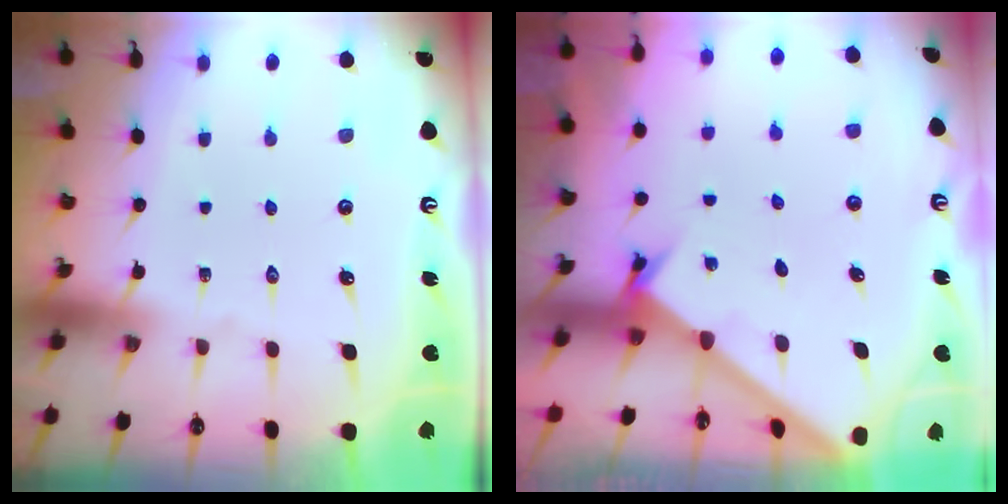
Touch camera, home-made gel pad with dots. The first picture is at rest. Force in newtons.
{"total": 1.7, "press": 1.7, "slide": 0.1}